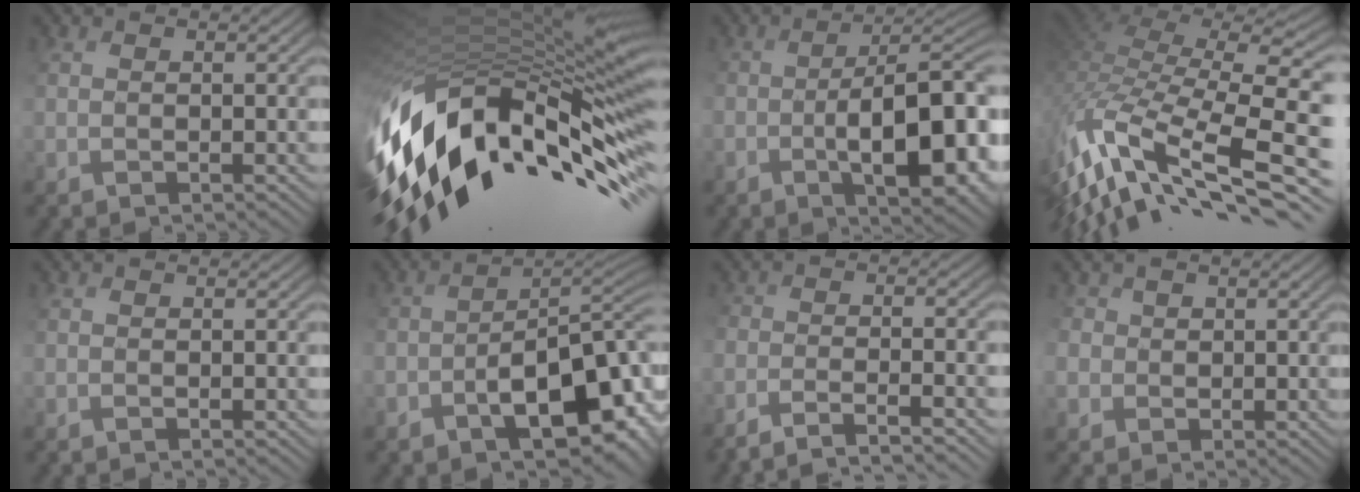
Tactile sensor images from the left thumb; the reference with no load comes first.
{"total": 17.0, "force": [-6.0, 7.4, 14.0], "torque": [-0.299, -0.016, -0.098]}
{"total": 13.2, "force": [-4.1, 5.4, 11.4], "torque": [-0.158, -0.010, -0.045]}
{"total": 13.0, "force": [-3.9, 5.0, 11.4], "torque": [-0.285, 0.010, -0.066]}
{"total": 0.0}
{"total": 10.8, "force": [-5.3, 5.3, 7.8], "torque": [-0.101, -0.012, -0.076]}
{"total": 5.8, "force": [-5.3, 0.3, 2.3], "torque": [-0.031, 0.013, -0.086]}
{"total": 2.3, "force": [0.4, 1.6, -1.7], "torque": [0.021, 0.000, 0.017]}